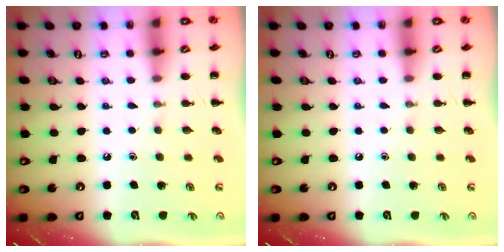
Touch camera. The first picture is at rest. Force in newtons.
{"total": 0.0}